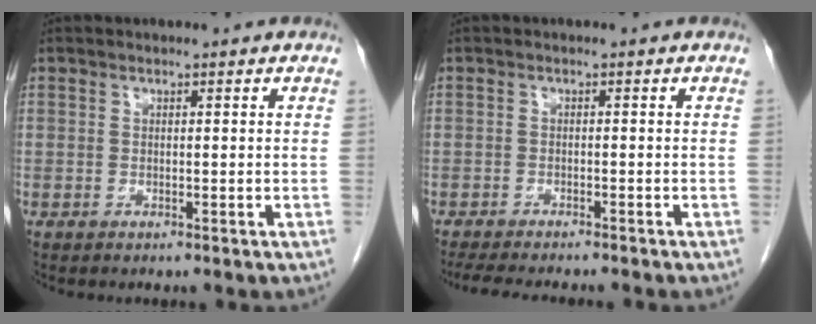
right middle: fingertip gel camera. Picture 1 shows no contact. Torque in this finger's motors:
{"motor_torque": [0.54, -0.41, 0.04, 0.01]}